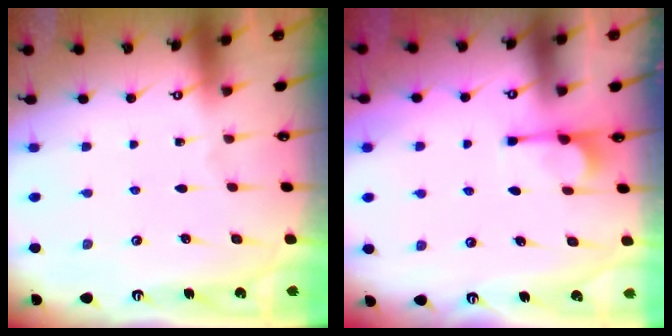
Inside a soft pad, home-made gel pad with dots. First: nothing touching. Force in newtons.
{"total": 1.3, "press": 1.1, "slide": 0.6}